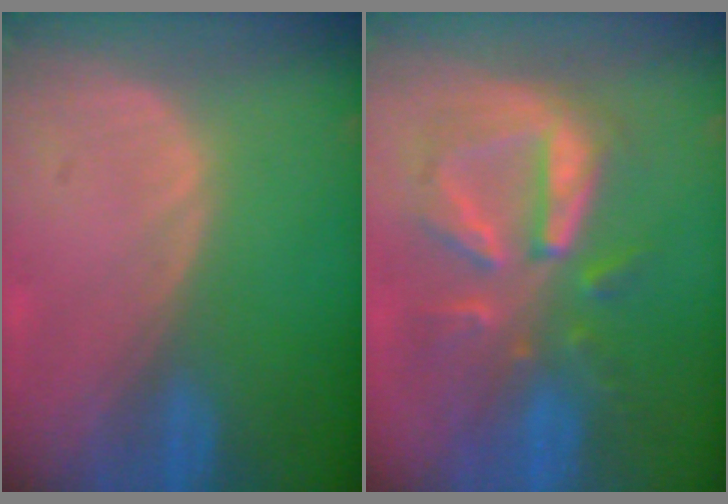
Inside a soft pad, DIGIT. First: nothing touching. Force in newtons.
{"total": 9.5, "press": 8.8, "slide": 3.6}